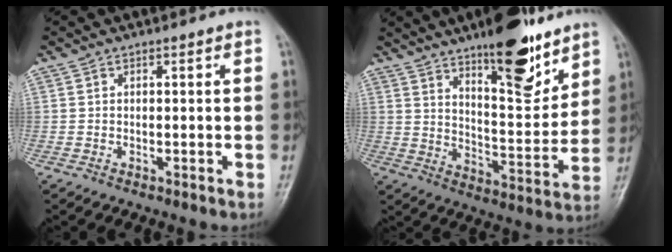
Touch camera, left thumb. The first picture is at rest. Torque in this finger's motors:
{"motor_torque": [2.26, 1.17, 1.30, -1.47, 0.10]}